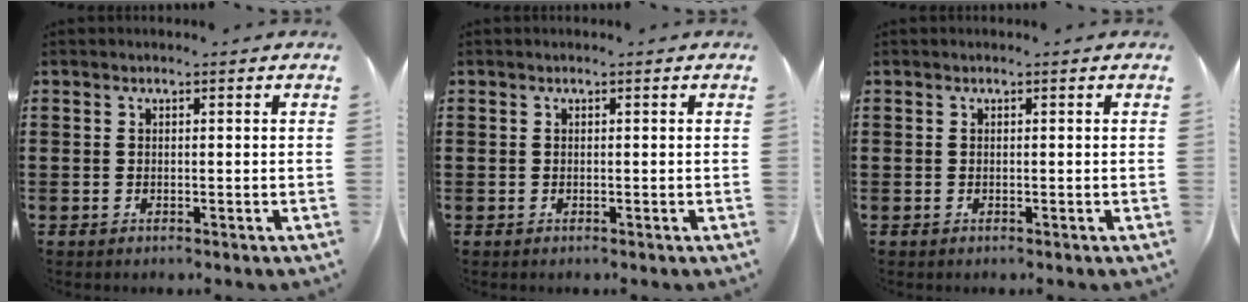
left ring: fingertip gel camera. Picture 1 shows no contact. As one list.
[{"total": 0.0}, {"total": 0.0}]